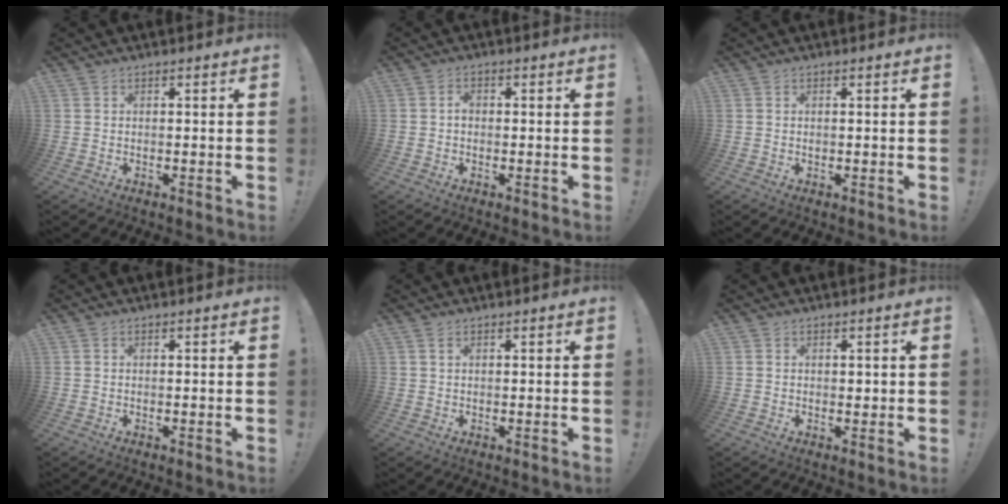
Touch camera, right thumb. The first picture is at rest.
{"total": 1.8, "force": [-0.5, 1.4, 1.0], "torque": [-0.019, 0.007, -0.010]}
{"total": 0.0}
{"total": 0.0}
{"total": 1.1, "force": [0.6, 0.6, 0.8], "torque": [-0.015, 0.002, 0.010]}
{"total": 0.6, "force": [0.1, 0.5, 0.3], "torque": [-0.001, 0.001, 0.002]}